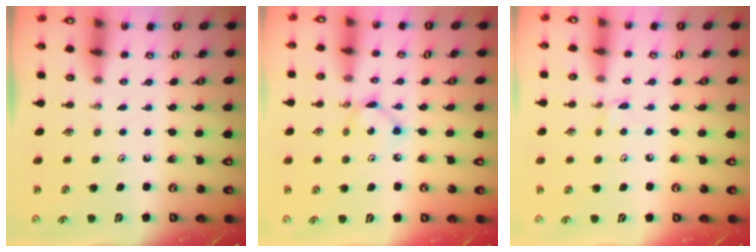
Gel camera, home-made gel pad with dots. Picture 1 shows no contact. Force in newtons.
{"total": 3.8, "press": 3.8, "slide": 0.2}
{"total": 1.9, "press": 1.9, "slide": 0.2}